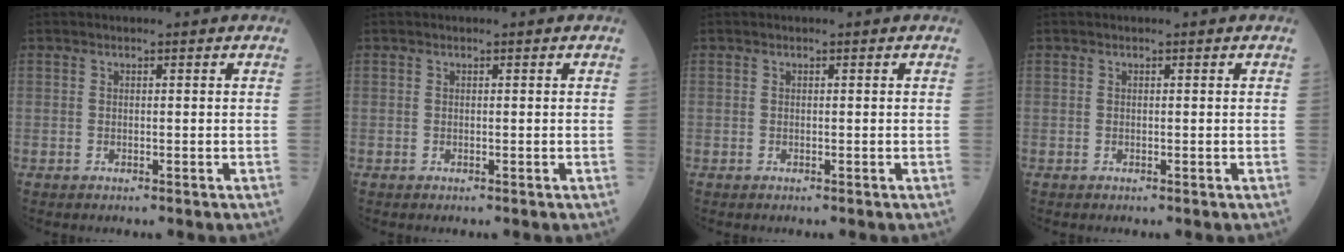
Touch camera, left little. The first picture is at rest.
{"total": 0.0}
{"total": 0.0}
{"total": 0.0}